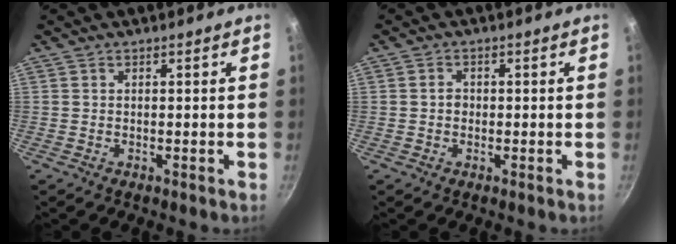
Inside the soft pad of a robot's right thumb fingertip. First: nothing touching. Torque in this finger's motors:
{"motor_torque": [-0.46, 0.01, -0.13, 0.05, -0.07]}